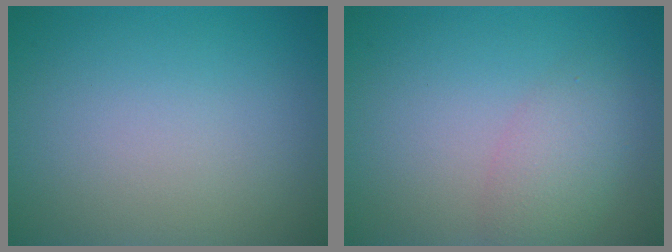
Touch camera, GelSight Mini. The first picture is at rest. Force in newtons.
{"total": 2.9, "press": 2.9, "slide": 0.1}